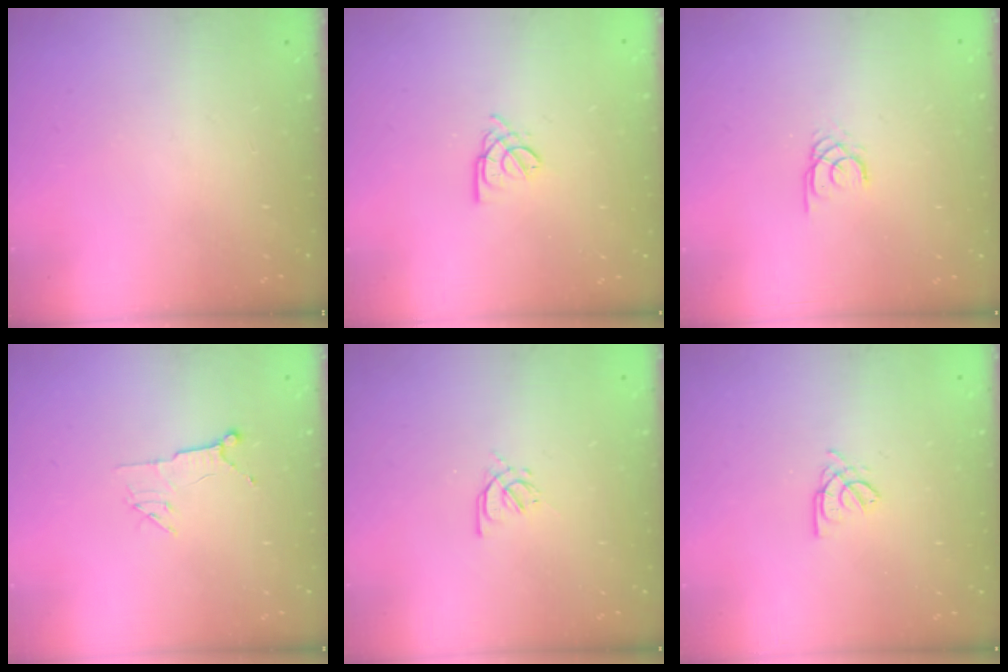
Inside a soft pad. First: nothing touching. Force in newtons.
{"total": 3.0, "press": 2.9, "slide": 0.5}
{"total": 1.6, "press": 1.6, "slide": 0.2}
{"total": 5.5, "press": 5.4, "slide": 0.8}
{"total": 2.9, "press": 2.8, "slide": 0.8}
{"total": 2.0, "press": 2.0, "slide": 0.4}